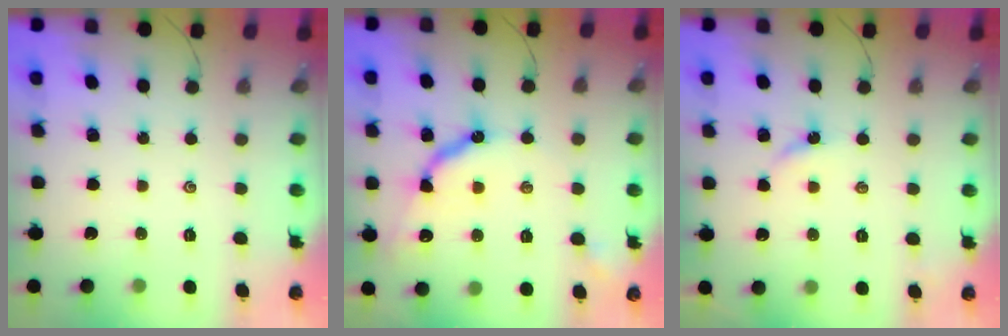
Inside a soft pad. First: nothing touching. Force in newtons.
{"total": 9.9, "press": 9.8, "slide": 0.8}
{"total": 2.9, "press": 2.9, "slide": 0.3}